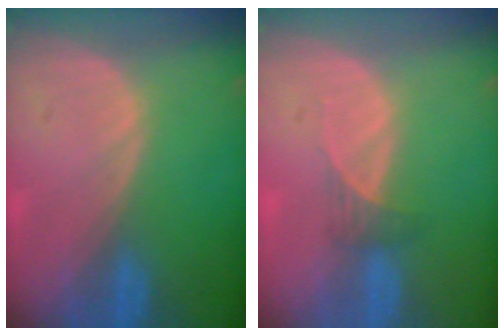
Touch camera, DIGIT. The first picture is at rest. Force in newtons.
{"total": 1.8, "press": 1.6, "slide": 0.8}